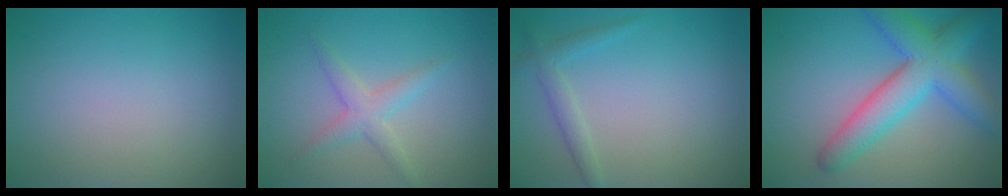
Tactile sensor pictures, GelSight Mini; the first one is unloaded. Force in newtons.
{"total": 2.4, "press": 2.4, "slide": 0.1}
{"total": 1.8, "press": 1.8, "slide": 0.0}
{"total": 6.8, "press": 6.8, "slide": 0.2}